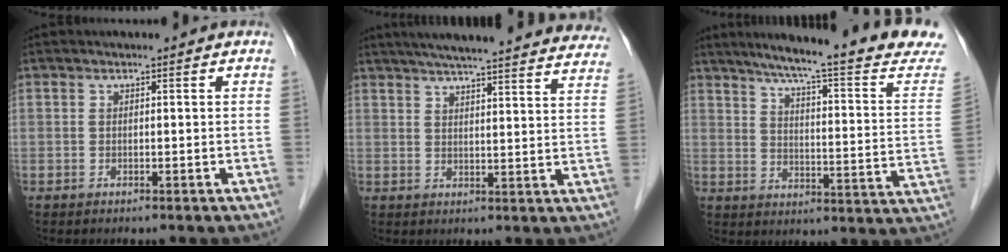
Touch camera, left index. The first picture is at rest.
{"total": 30.2, "force": [27.3, 2.9, 12.5], "torque": [-0.193, -0.038, 0.326]}
{"total": 23.2, "force": [19.8, 0.2, 12.1], "torque": [-0.165, -0.055, 0.246]}